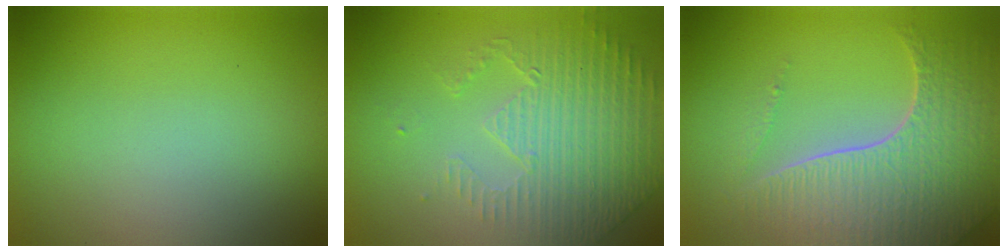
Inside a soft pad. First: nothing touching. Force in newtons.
{"total": 4.6, "press": 3.5, "slide": 3.0}
{"total": 7.3, "press": 5.3, "slide": 4.9}